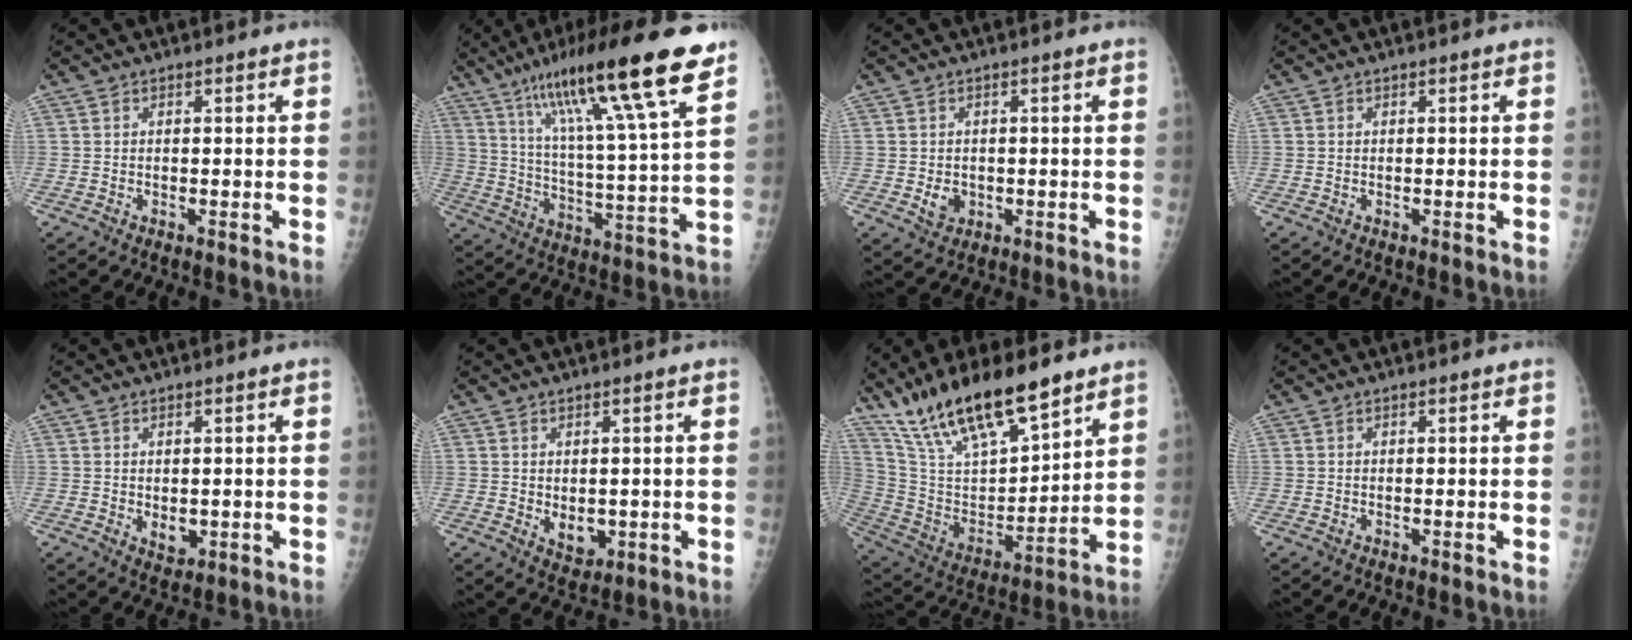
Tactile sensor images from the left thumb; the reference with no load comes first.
{"total": 22.0, "force": [13.7, 2.3, 17.1], "torque": [-0.274, -0.038, 0.225]}
{"total": 2.9, "force": [-0.5, 2.4, 1.5], "torque": [-0.016, 0.000, 0.000]}
{"total": 0.0}
{"total": 2.9, "force": [-0.1, 1.9, 2.2], "torque": [-0.021, -0.005, 0.008]}
{"total": 4.2, "force": [-0.3, 2.8, 3.1], "torque": [-0.030, -0.007, 0.011]}
{"total": 21.8, "force": [16.1, 6.5, 13.2], "torque": [-0.215, -0.061, 0.302]}
{"total": 0.0}